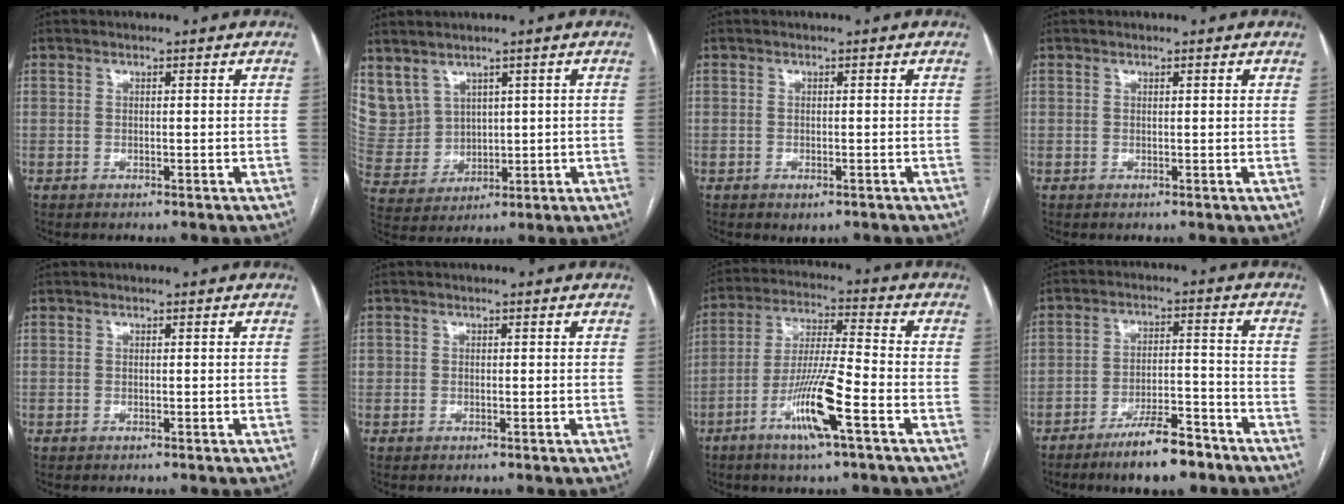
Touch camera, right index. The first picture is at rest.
{"total": 10.8, "force": [5.3, 8.9, 2.9], "torque": [-0.101, 0.039, 0.140]}
{"total": 1.4, "force": [-0.8, 0.8, 0.9], "torque": [-0.010, -0.001, -0.003]}
{"total": 0.6, "force": [0.5, 0.1, 0.4], "torque": [-0.007, 0.003, 0.003]}
{"total": 0.0}
{"total": 0.6, "force": [0.0, 0.6, 0.1], "torque": [0.005, 0.004, -0.001]}
{"total": 11.5, "force": [-5.3, 0.3, 10.2], "torque": [-0.197, -0.010, -0.102]}
{"total": 9.4, "force": [-6.9, 2.2, 5.9], "torque": [-0.097, 0.002, -0.116]}